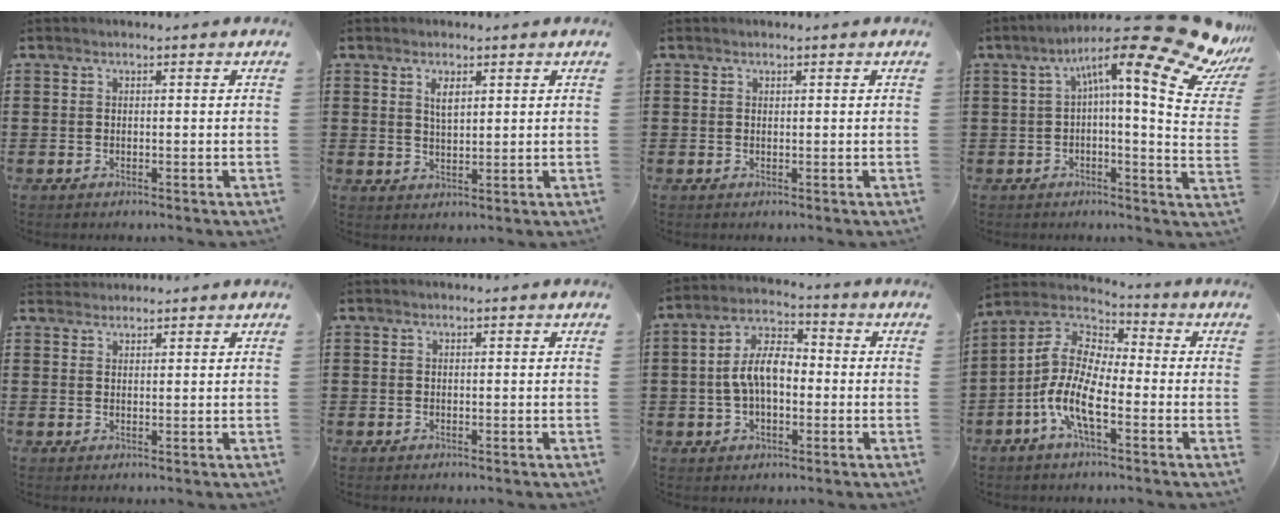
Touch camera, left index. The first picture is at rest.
{"total": 2.6, "force": [1.4, 1.0, 2.0], "torque": [-0.034, 0.000, 0.023]}
{"total": 0.0}
{"total": 16.2, "force": [9.1, 2.5, 13.1], "torque": [-0.216, -0.056, 0.139]}
{"total": 1.7, "force": [1.7, 0.4, -0.2], "torque": [0.000, 0.003, 0.034]}
{"total": 0.0}
{"total": 7.9, "force": [-0.4, 4.3, 6.6], "torque": [-0.149, 0.007, -0.016]}
{"total": 11.1, "force": [-4.3, 4.2, 9.4], "torque": [-0.241, -0.021, -0.101]}